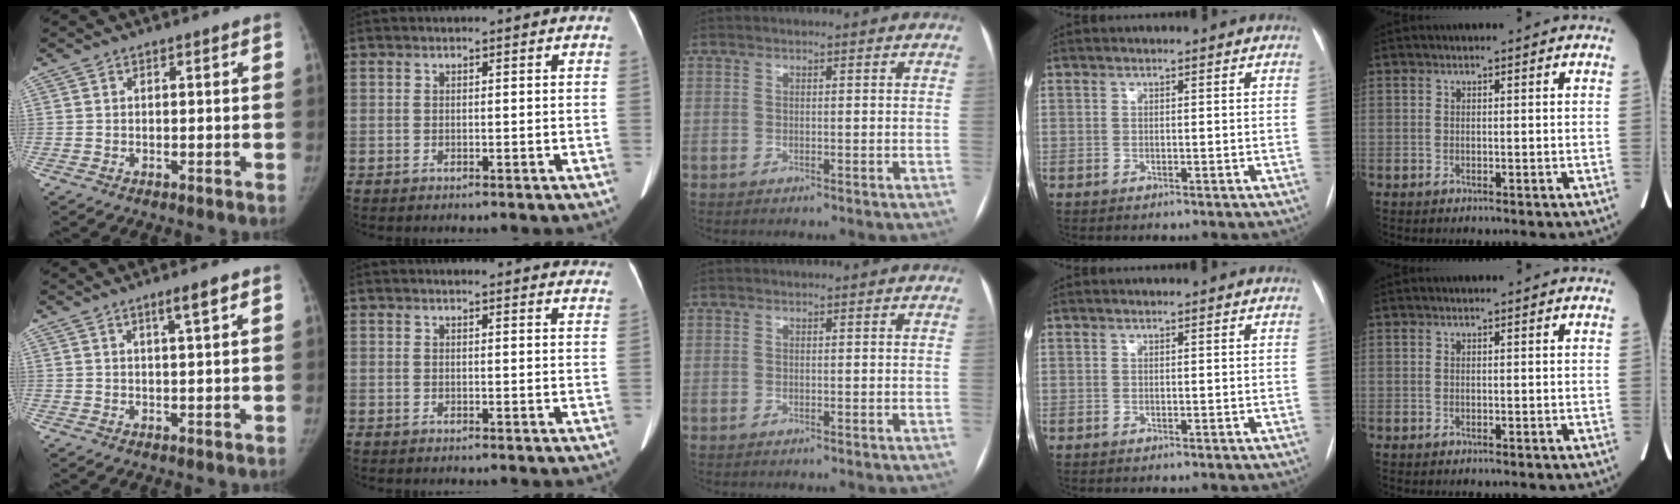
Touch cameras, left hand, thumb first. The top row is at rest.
{"thumb": {"total": 3.3, "force": [1.9, 0.1, 2.7], "torque": [-0.043, -0.009, 0.034]}, "index": {"total": 13.2, "force": [12.6, 2.2, 3.1], "torque": [-0.009, -0.017, 0.120]}}